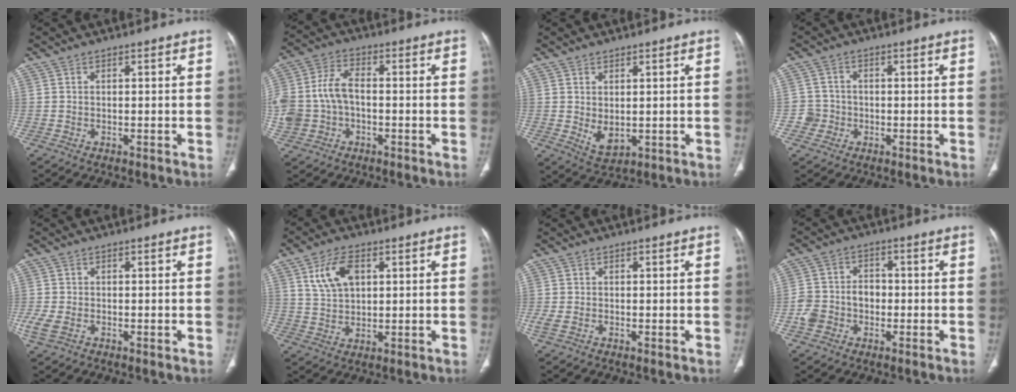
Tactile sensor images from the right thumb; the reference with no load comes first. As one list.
[{"total": 11.1, "force": [-1.2, 7.8, 7.7], "torque": [-0.167, 0.033, -0.023]}, {"total": 4.5, "force": [0.1, 2.7, 3.6], "torque": [-0.055, -0.009, 0.018]}, {"total": 3.6, "force": [-1.1, 3.5, 0.1], "torque": [0.020, 0.013, -0.026]}, {"total": 3.7, "force": [-1.1, 2.5, 2.6], "torque": [-0.073, 0.001, -0.017]}, {"total": 8.4, "force": [3.2, 5.0, 6.0], "torque": [-0.106, -0.004, 0.066]}, {"total": 1.9, "force": [-0.3, 1.2, 1.5], "torque": [-0.046, -0.001, -0.007]}, {"total": 7.6, "force": [-1.9, 6.3, 3.7], "torque": [-0.056, 0.032, -0.037]}]